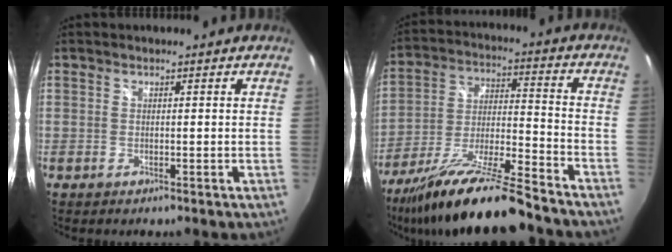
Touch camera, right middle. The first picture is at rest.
{"total": 18.5, "force": [-15.0, 0.8, 10.8], "torque": [-0.209, -0.032, -0.261]}